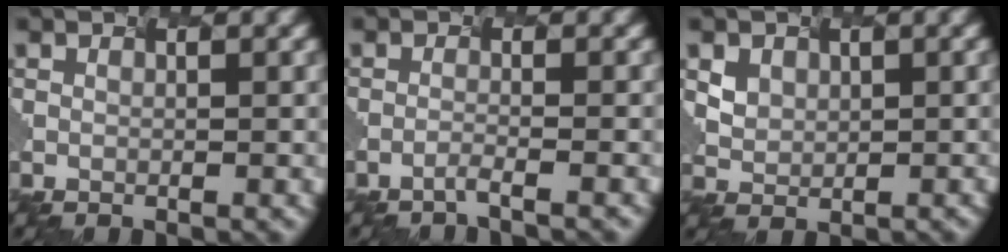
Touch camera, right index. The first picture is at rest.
{"total": 1.7, "force": [-1.6, -0.1, 0.5], "torque": [0.003, 0.009, -0.034]}
{"total": 2.5, "force": [0.8, 2.2, 0.9], "torque": [-0.017, -0.007, 0.025]}